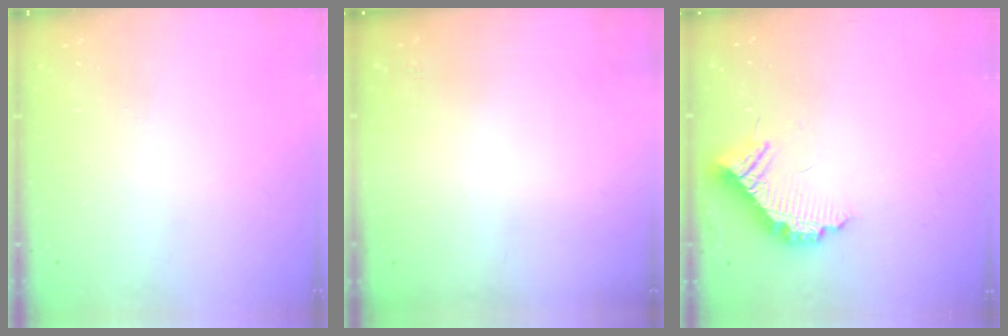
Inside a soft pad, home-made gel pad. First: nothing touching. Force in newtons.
{"total": 3.2, "press": 3.0, "slide": 1.1}
{"total": 12.0, "press": 12.0, "slide": 0.7}